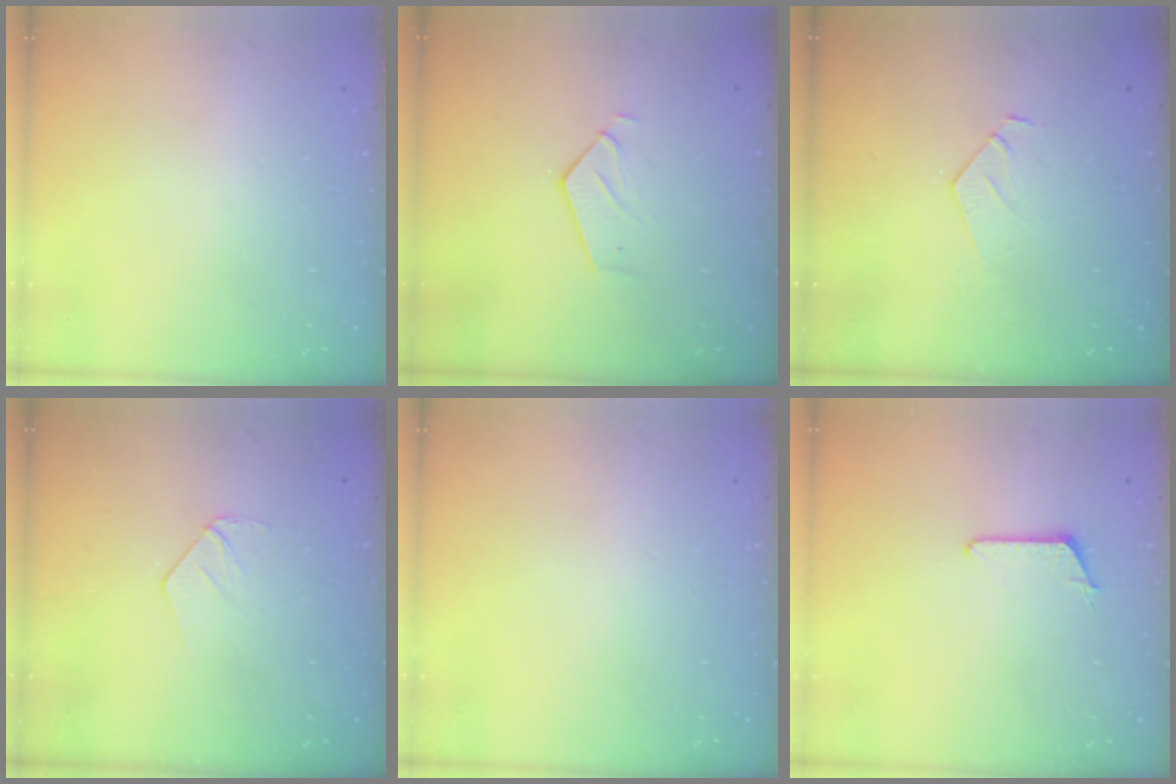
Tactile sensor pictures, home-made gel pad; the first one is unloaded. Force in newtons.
{"total": 3.5, "press": 3.5, "slide": 0.3}
{"total": 6.0, "press": 6.0, "slide": 0.5}
{"total": 3.4, "press": 3.4, "slide": 0.3}
{"total": 0.0}
{"total": 5.6, "press": 5.5, "slide": 0.7}